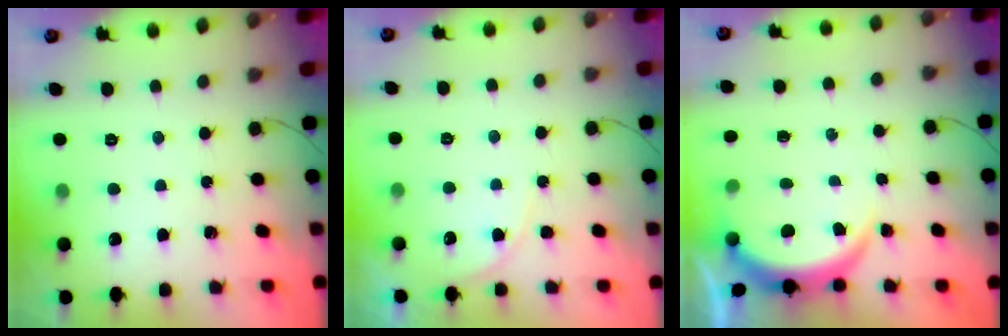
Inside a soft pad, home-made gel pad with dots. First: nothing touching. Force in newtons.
{"total": 5.1, "press": 5.1, "slide": 0.4}
{"total": 3.9, "press": 3.9, "slide": 0.2}